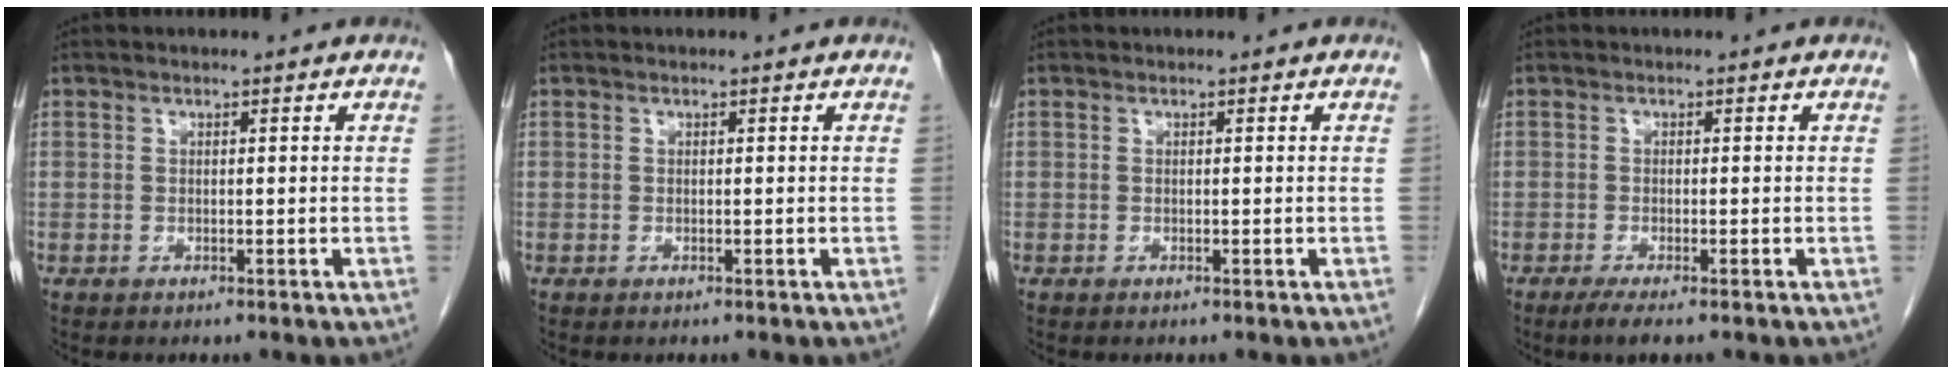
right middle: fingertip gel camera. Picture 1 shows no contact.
{"total": 0.0}
{"total": 0.0}
{"total": 2.4, "force": [-1.6, 0.1, 1.8], "torque": [-0.036, -0.008, -0.031]}